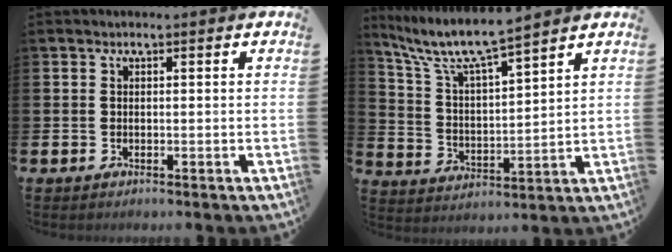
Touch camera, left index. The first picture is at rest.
{"total": 7.8, "force": [7.0, 0.8, 3.4], "torque": [-0.099, -0.041, 0.118]}